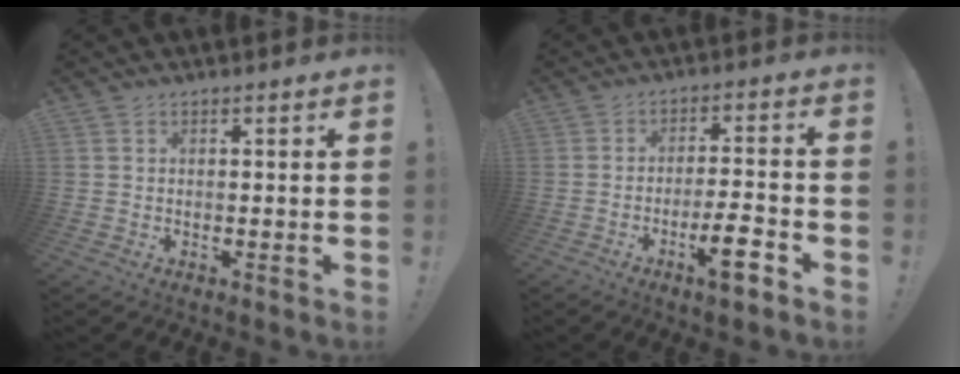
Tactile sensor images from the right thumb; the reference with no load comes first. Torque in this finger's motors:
{"motor_torque": [1.20, 1.74, 2.23, -0.54, 0.87]}